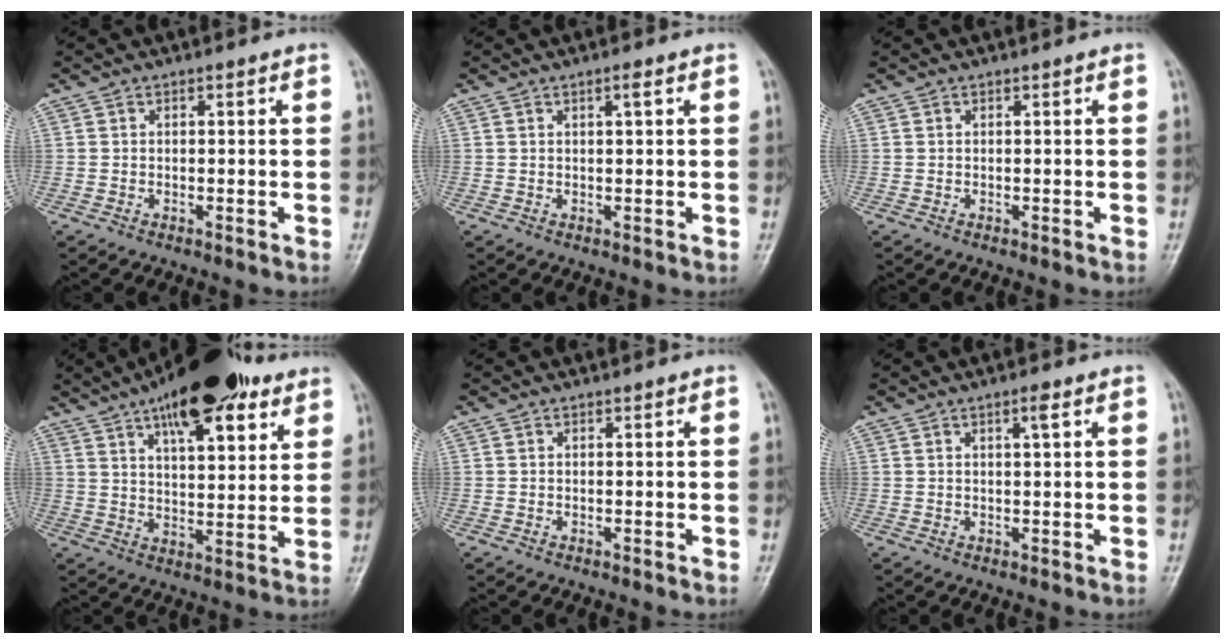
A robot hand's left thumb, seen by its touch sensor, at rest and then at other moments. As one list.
[{"total": 1.4, "force": [0.6, 0.2, 1.2], "torque": [-0.019, 0.000, 0.009]}, {"total": 0.0}, {"total": 18.4, "force": [10.8, 7.1, 13.0], "torque": [-0.169, -0.031, 0.166]}, {"total": 0.0}, {"total": 1.9, "force": [0.9, 0.3, 1.7], "torque": [-0.026, -0.002, 0.015]}]